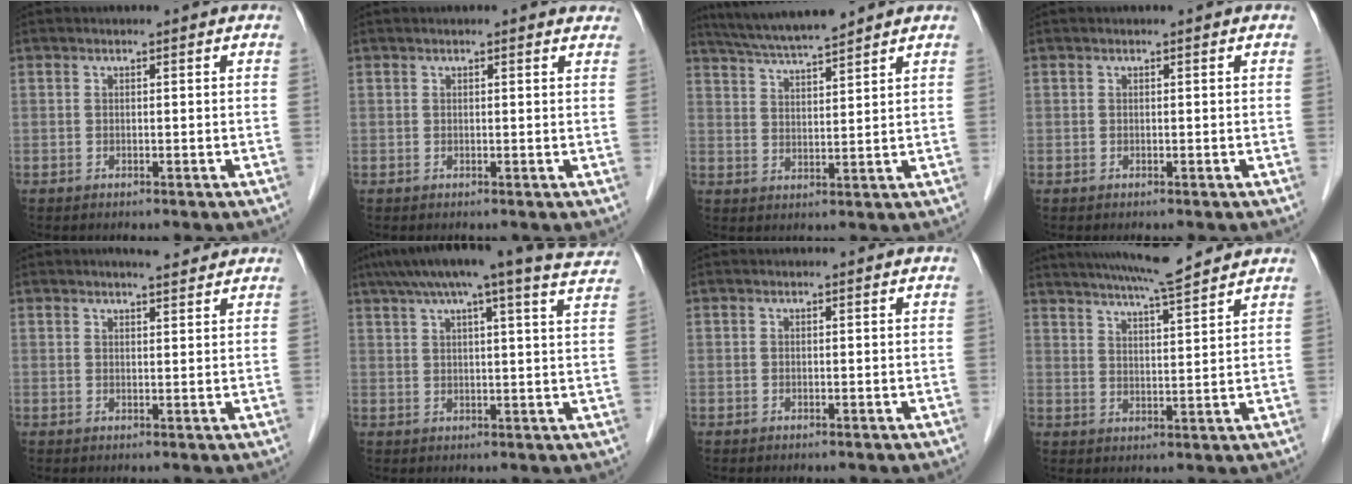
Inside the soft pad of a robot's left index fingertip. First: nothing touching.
{"total": 3.5, "force": [3.1, 0.7, 1.4], "torque": [-0.014, 0.017, 0.025]}
{"total": 9.0, "force": [8.1, -0.2, 3.9], "torque": [-0.071, 0.021, 0.140]}
{"total": 0.0}
{"total": 4.2, "force": [3.6, 0.9, 1.8], "torque": [-0.026, 0.013, 0.049]}
{"total": 20.2, "force": [17.1, 0.7, 10.6], "torque": [-0.168, 0.015, 0.212]}
{"total": 0.0}
{"total": 10.6, "force": [9.5, 0.0, 4.7], "torque": [-0.083, 0.016, 0.143]}